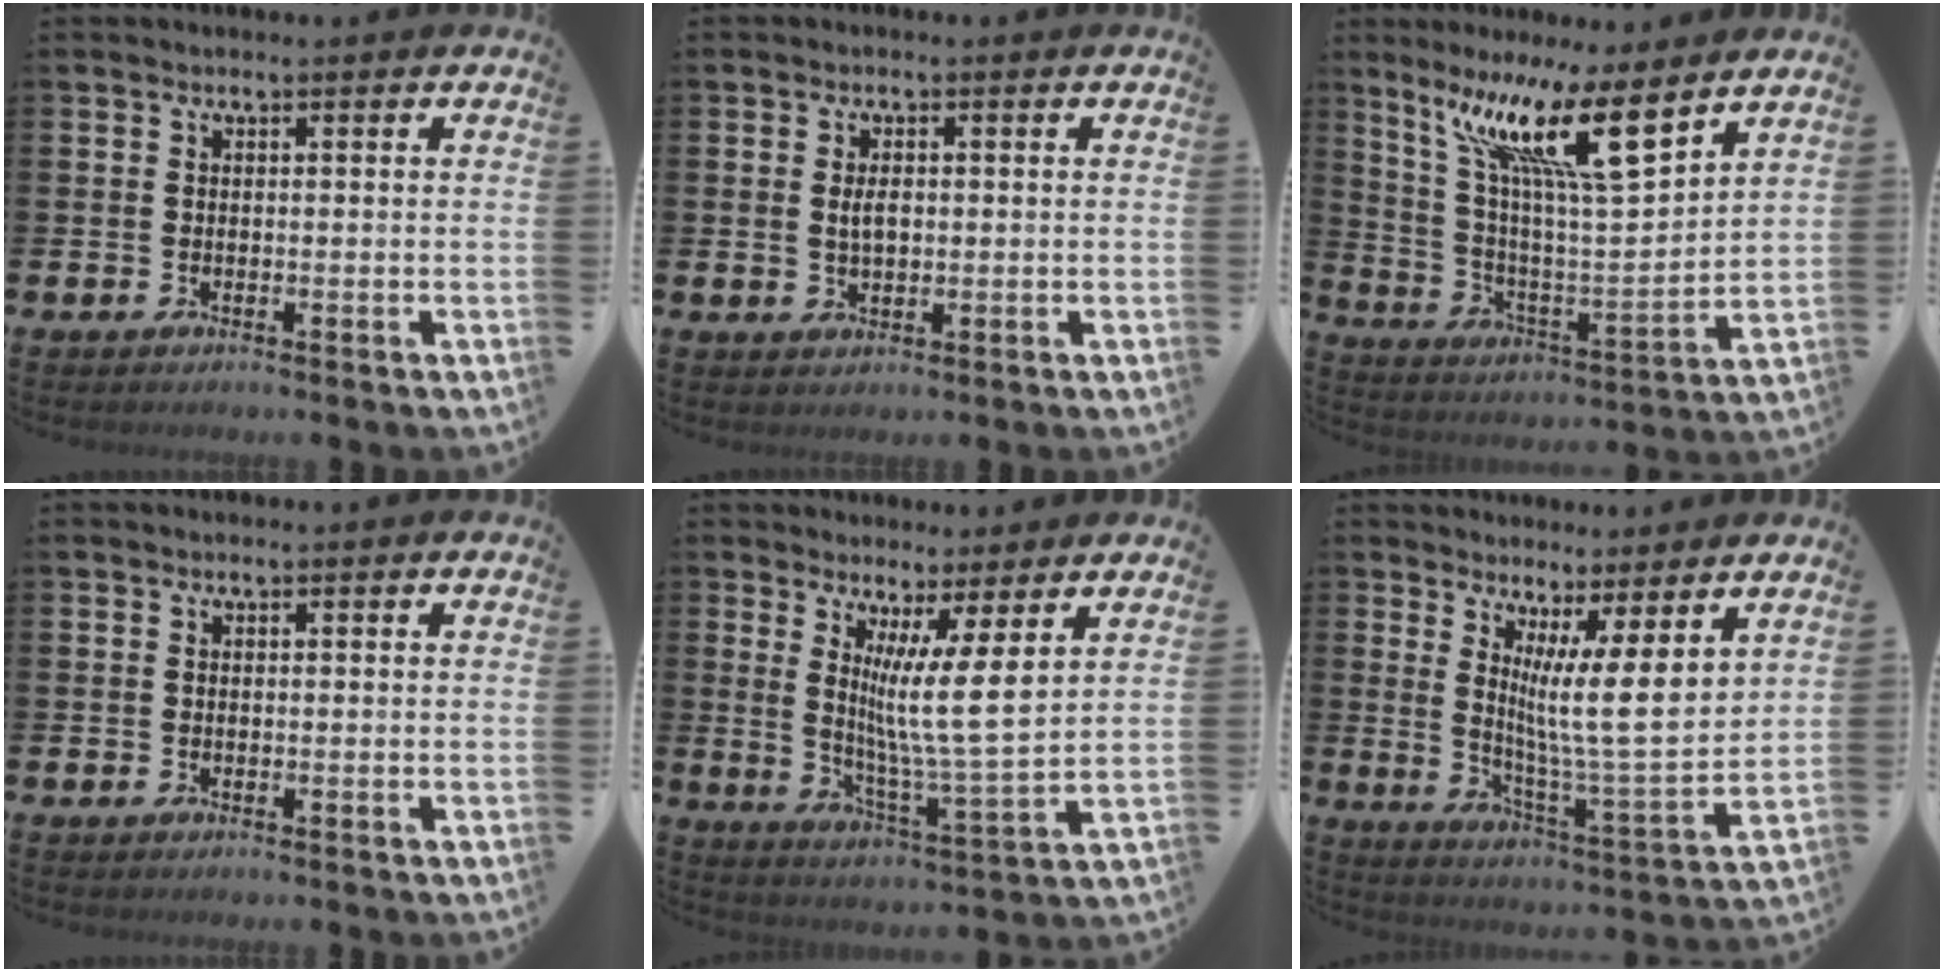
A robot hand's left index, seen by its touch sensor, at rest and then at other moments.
{"total": 2.3, "force": [0.4, 1.2, 1.9], "torque": [-0.031, 0.004, 0.003]}
{"total": 14.0, "force": [9.0, 2.7, 10.4], "torque": [-0.216, -0.033, 0.148]}
{"total": 0.0}
{"total": 8.4, "force": [4.9, -0.4, 6.9], "torque": [-0.122, -0.054, 0.077]}
{"total": 8.6, "force": [5.0, 0.1, 6.9], "torque": [-0.123, -0.056, 0.081]}